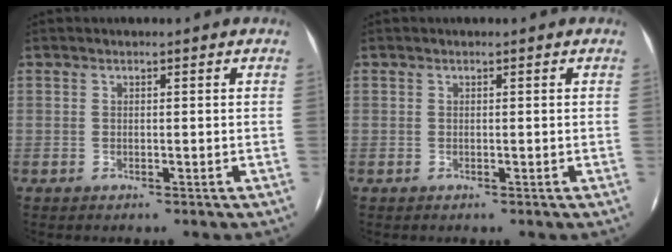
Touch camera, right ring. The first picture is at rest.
{"total": 0.0}